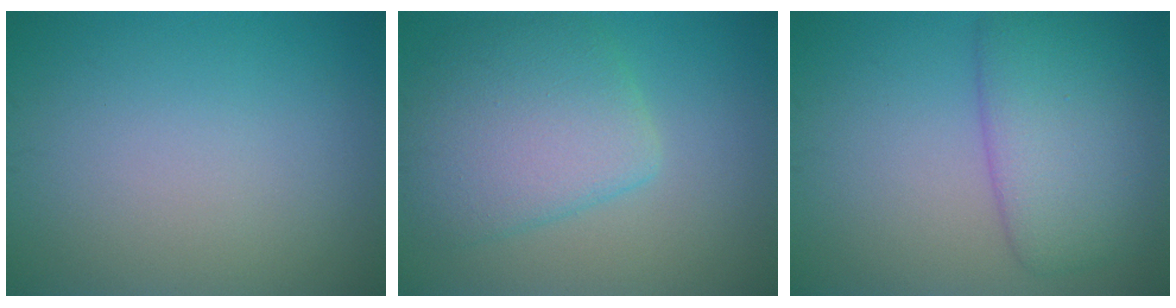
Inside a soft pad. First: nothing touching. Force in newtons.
{"total": 6.3, "press": 6.3, "slide": 0.3}
{"total": 5.7, "press": 5.7, "slide": 0.3}